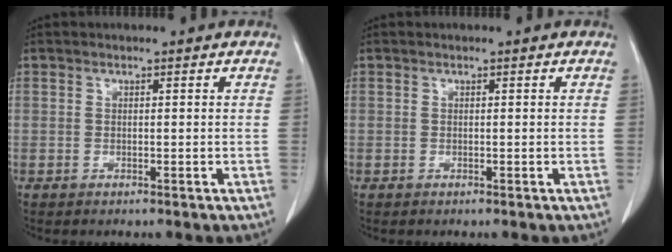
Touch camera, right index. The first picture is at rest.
{"total": 0.0}